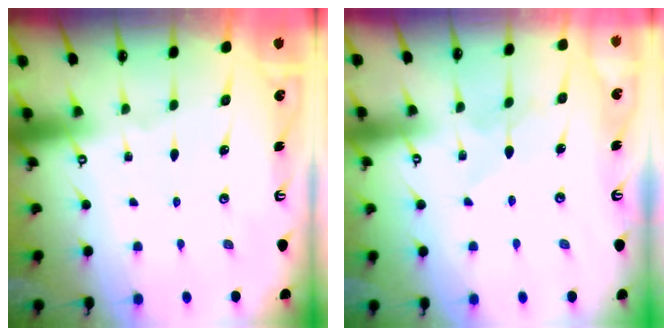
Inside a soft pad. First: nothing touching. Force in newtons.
{"total": 5.8, "press": 5.8, "slide": 0.7}